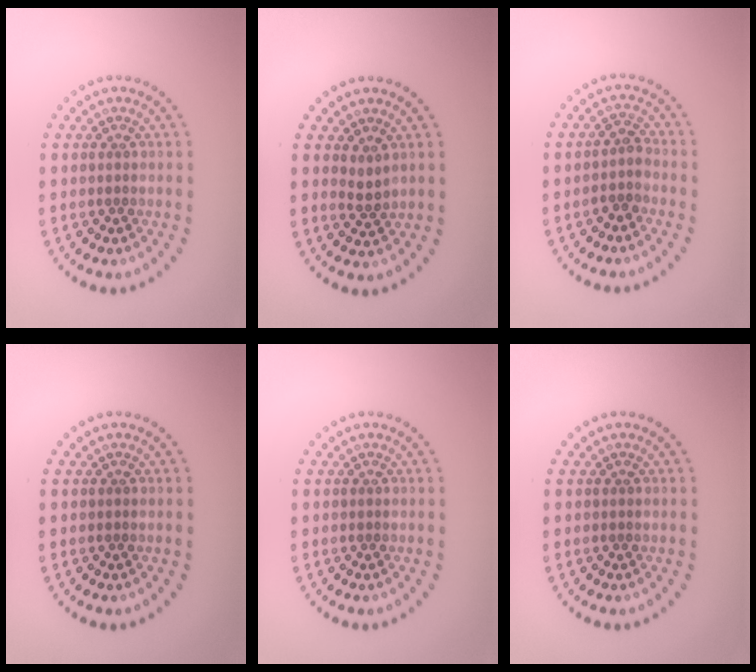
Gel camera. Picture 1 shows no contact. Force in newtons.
{"total": 1.1, "press": 0.9, "slide": 0.7}
{"total": 1.9, "press": 1.5, "slide": 1.2}
{"total": 0.0}
{"total": 0.0}
{"total": 0.0}